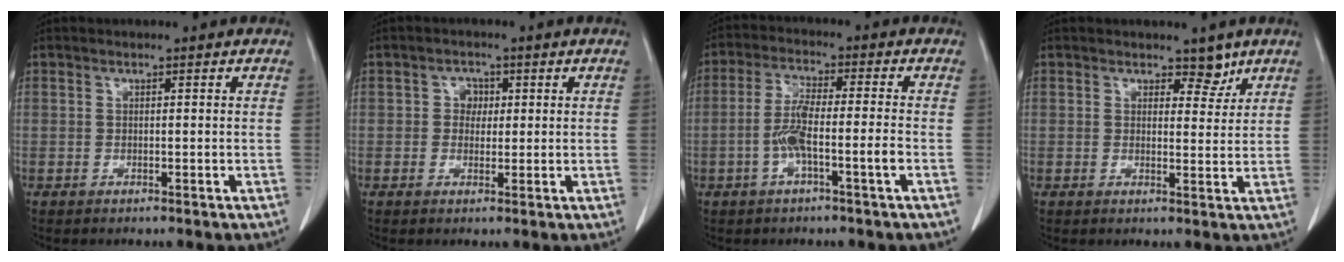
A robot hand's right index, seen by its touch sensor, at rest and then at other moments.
{"total": 2.3, "force": [0.4, 2.0, 1.1], "torque": [-0.011, 0.002, 0.003]}
{"total": 7.2, "force": [-2.4, 0.3, 6.8], "torque": [-0.138, 0.015, -0.044]}
{"total": 2.9, "force": [2.2, 1.5, 1.1], "torque": [-0.005, -0.005, 0.031]}